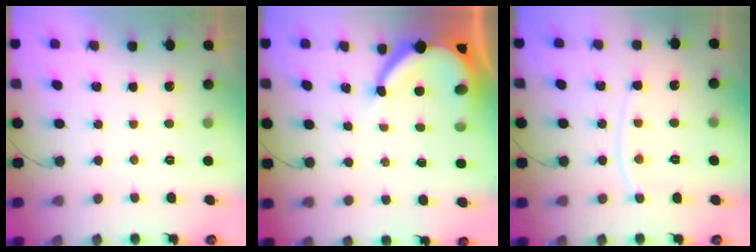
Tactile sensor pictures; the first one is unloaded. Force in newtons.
{"total": 9.9, "press": 9.8, "slide": 1.1}
{"total": 7.8, "press": 7.7, "slide": 1.0}